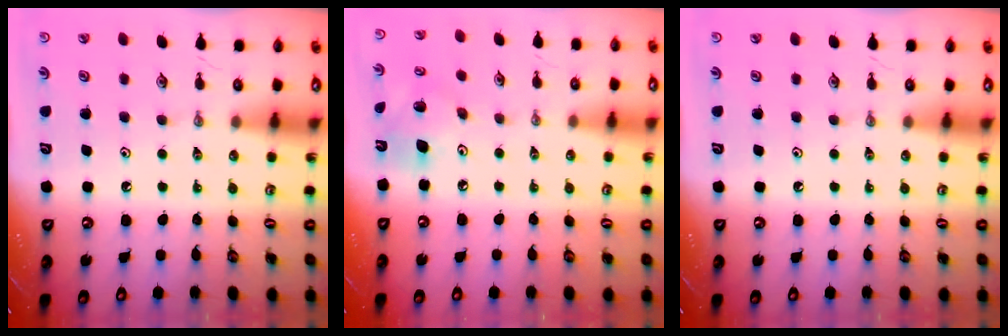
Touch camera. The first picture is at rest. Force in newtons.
{"total": 12.0, "press": 11.9, "slide": 2.0}
{"total": 0.0}